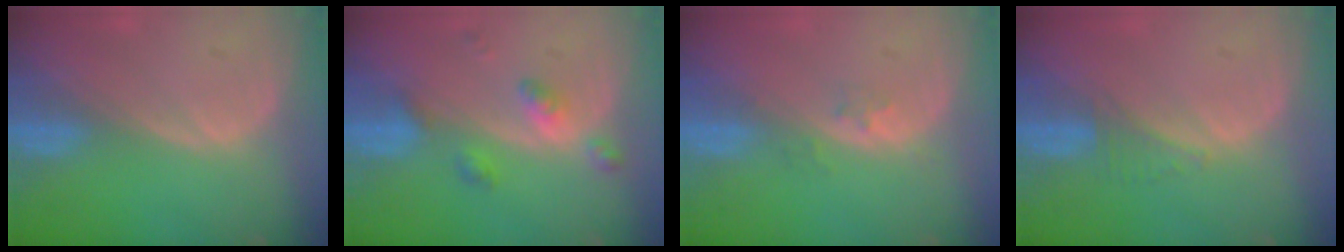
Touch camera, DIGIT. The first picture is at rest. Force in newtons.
{"total": 4.2, "press": 4.2, "slide": 0.2}
{"total": 1.9, "press": 1.4, "slide": 1.2}
{"total": 1.9, "press": 1.8, "slide": 0.7}